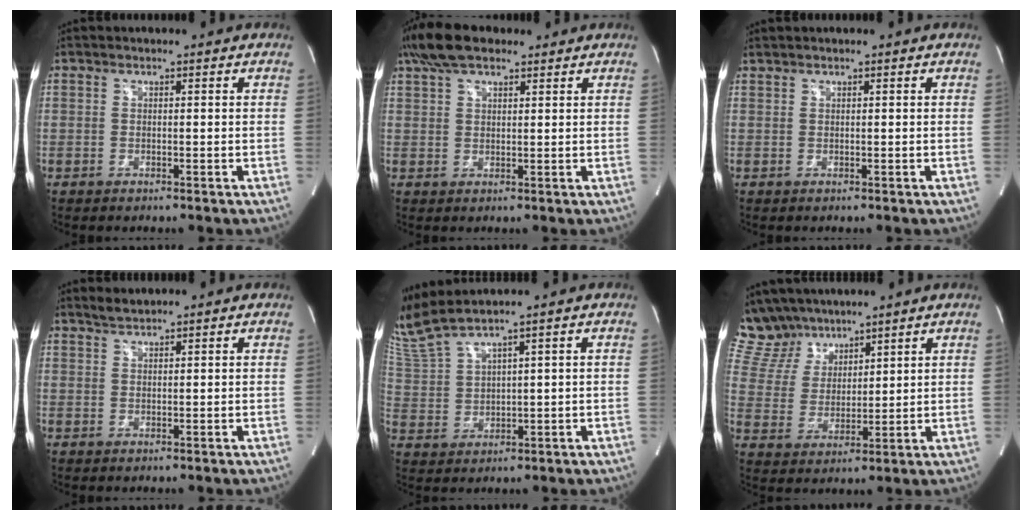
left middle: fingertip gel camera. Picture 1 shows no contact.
{"total": 7.3, "force": [5.4, 2.8, 4.1], "torque": [-0.089, 0.026, 0.101]}
{"total": 0.5, "force": [0.5, 0.0, 0.1], "torque": [-0.008, 0.007, 0.016]}
{"total": 2.3, "force": [2.2, 0.1, 0.9], "torque": [-0.023, 0.006, 0.043]}
{"total": 7.2, "force": [6.2, -1.4, 3.3], "torque": [-0.089, 0.005, 0.141]}
{"total": 10.3, "force": [9.0, 4.8, 1.6], "torque": [-0.044, 0.021, 0.188]}